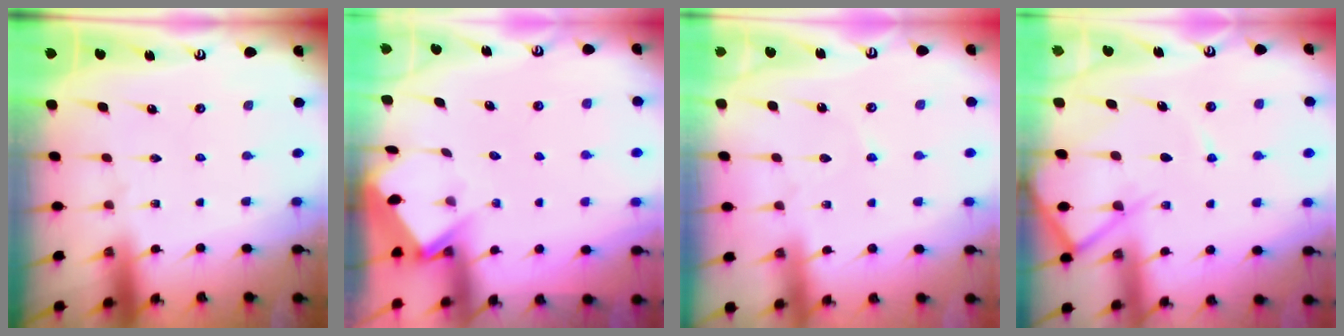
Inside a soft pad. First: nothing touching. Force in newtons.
{"total": 3.9, "press": 3.9, "slide": 0.4}
{"total": 4.6, "press": 4.5, "slide": 0.7}
{"total": 8.4, "press": 8.4, "slide": 1.1}